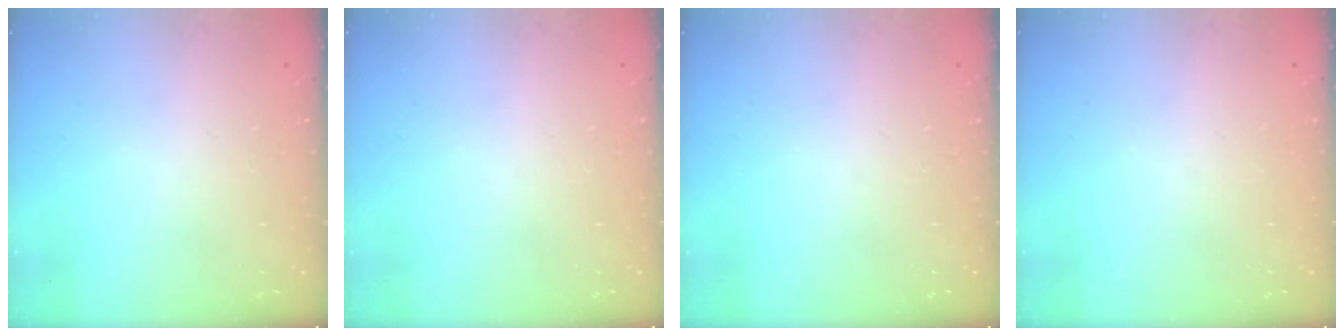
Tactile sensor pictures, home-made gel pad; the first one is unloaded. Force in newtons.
{"total": 0.0}
{"total": 0.0}
{"total": 0.0}